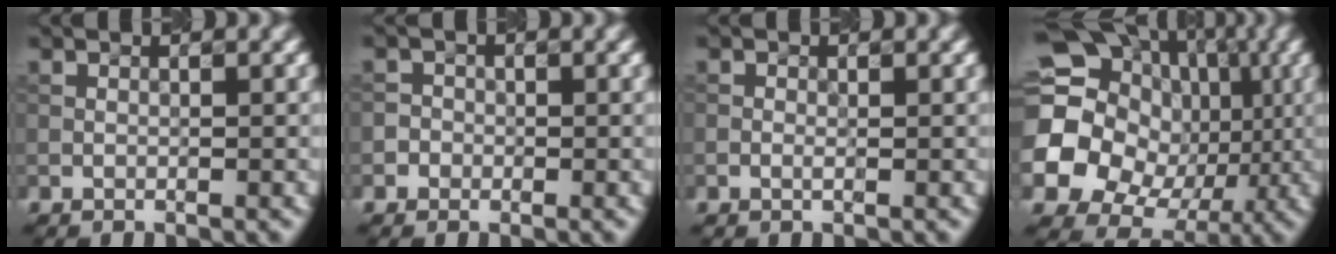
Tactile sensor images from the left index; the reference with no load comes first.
{"total": 1.6, "force": [-0.5, 1.5, 0.3], "torque": [0.009, 0.012, -0.024]}
{"total": 0.6, "force": [-0.2, 0.3, 0.5], "torque": [-0.012, 0.002, -0.004]}
{"total": 20.5, "force": [1.1, 18.5, 8.8], "torque": [-0.207, 0.022, -0.011]}